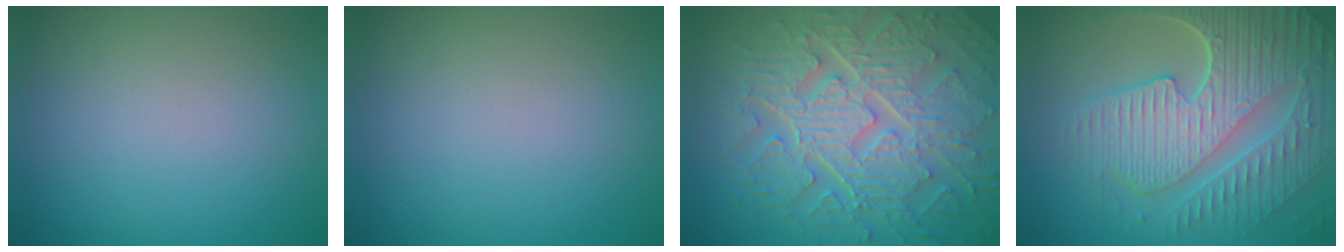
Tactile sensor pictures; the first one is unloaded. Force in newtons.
{"total": 0.0}
{"total": 10.4, "press": 7.0, "slide": 7.7}
{"total": 10.0, "press": 6.6, "slide": 7.5}